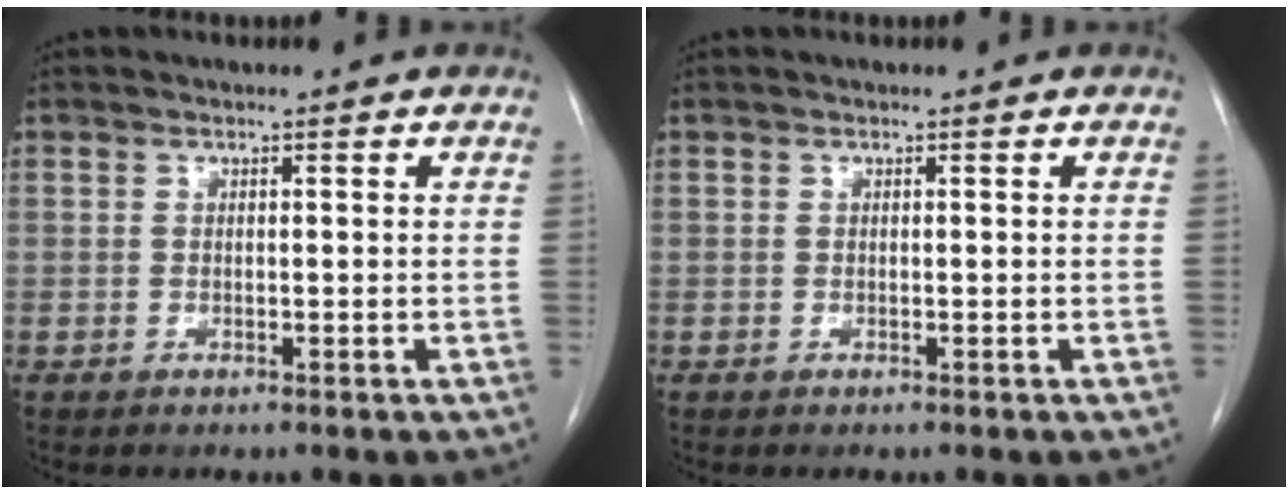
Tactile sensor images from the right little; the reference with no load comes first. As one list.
[{"total": 0.0}]